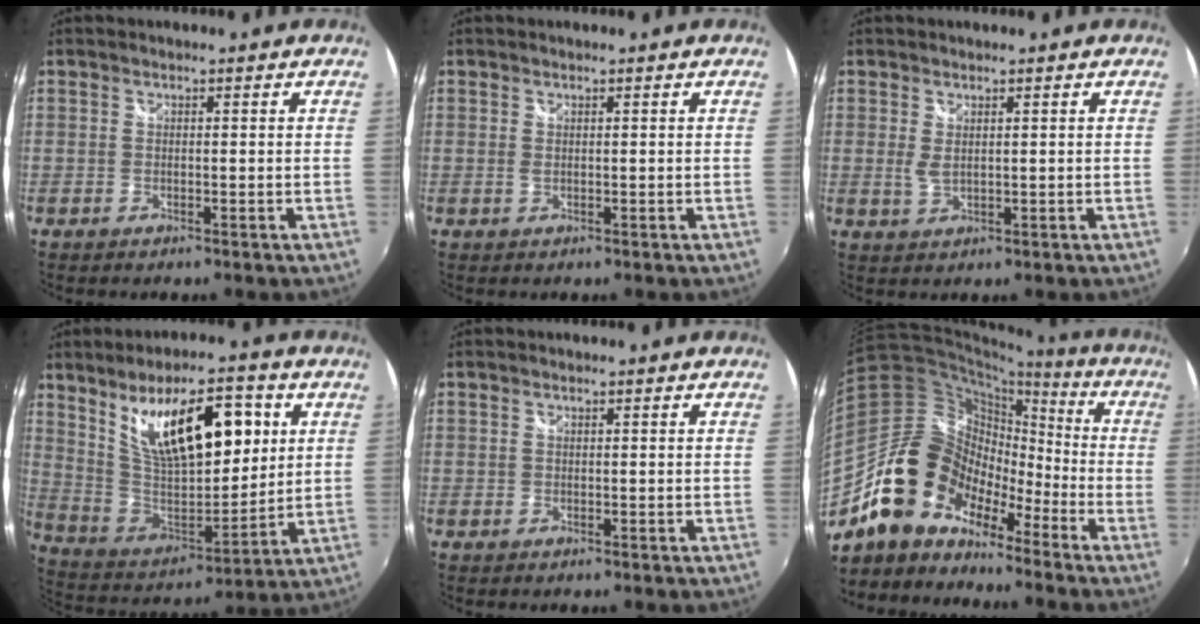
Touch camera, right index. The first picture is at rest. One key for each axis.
{"total": 0.8, "fx": 0.2, "fy": 0.4, "fz": 0.7, "tx": -0.014, "ty": 0.000, "tz": 0.003}
{"total": 2.1, "fx": 0.5, "fy": 1.0, "fz": 1.8, "tx": -0.035, "ty": -0.003, "tz": 0.011}
{"total": 20.3, "fx": 7.8, "fy": 8.5, "fz": 16.7, "tx": -0.271, "ty": -0.001, "tz": 0.151}
{"total": 0.0}
{"total": 14.4, "fx": -10.6, "fy": 8.4, "fz": 4.9, "tx": -0.093, "ty": 0.033, "tz": -0.209}